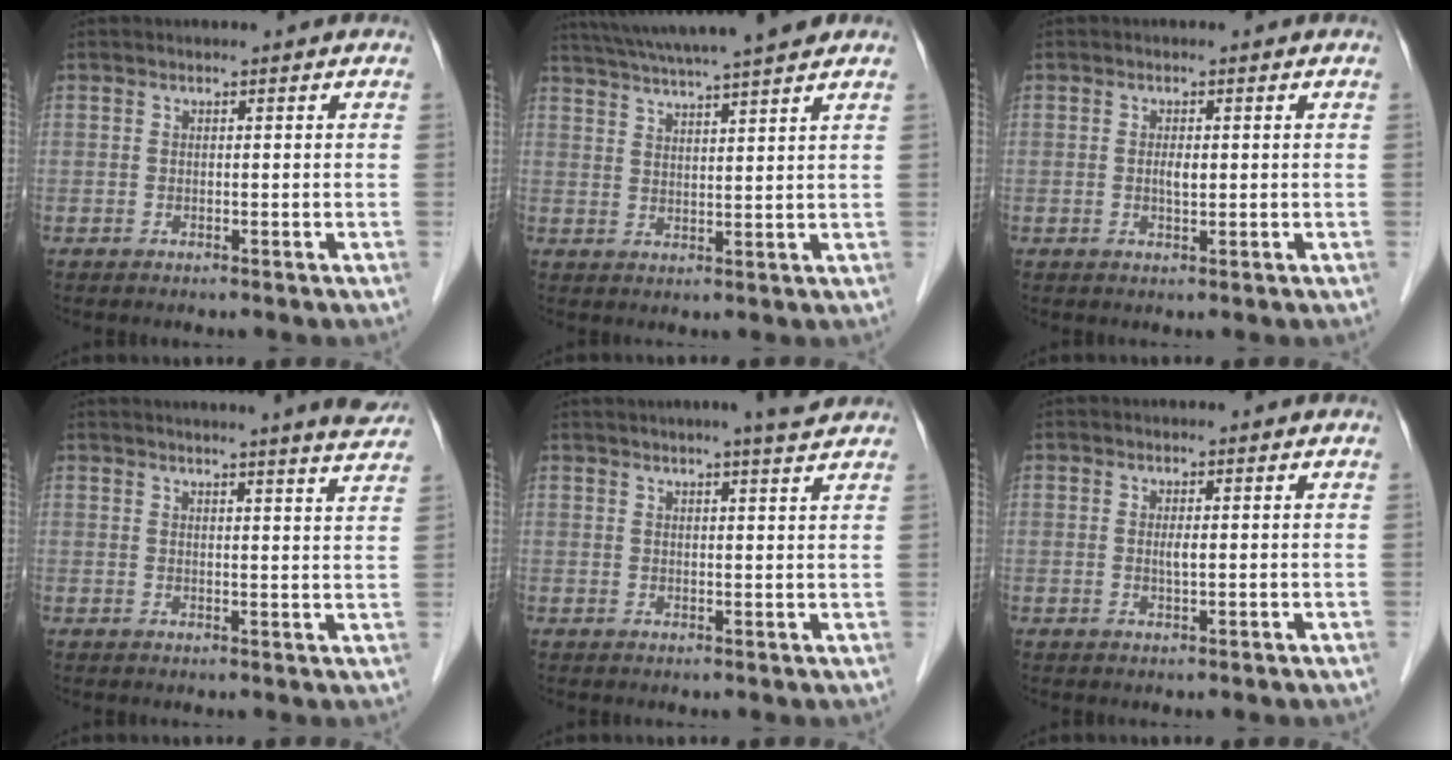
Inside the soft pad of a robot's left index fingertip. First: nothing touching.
{"total": 14.4, "force": [12.5, -0.2, 7.0], "torque": [-0.126, 0.027, 0.182]}
{"total": 1.7, "force": [0.1, 0.5, 1.6], "torque": [-0.032, 0.000, 0.002]}
{"total": 11.0, "force": [10.1, -0.9, 4.3], "torque": [-0.059, -0.022, 0.102]}
{"total": 5.9, "force": [5.0, -0.3, 3.1], "torque": [-0.049, 0.011, 0.064]}
{"total": 1.3, "force": [0.2, 0.1, 1.3], "torque": [-0.028, -0.001, 0.004]}